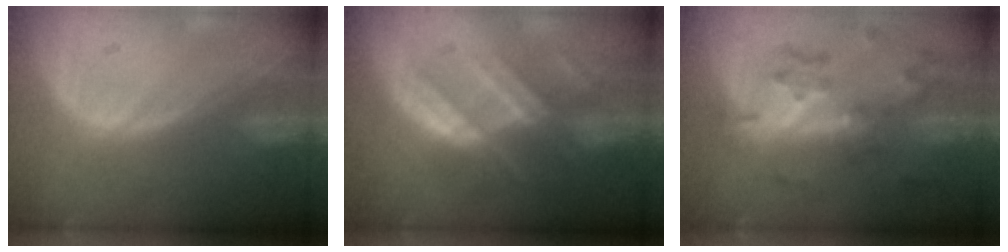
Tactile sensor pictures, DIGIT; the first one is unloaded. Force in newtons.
{"total": 8.3, "press": 7.6, "slide": 3.3}
{"total": 8.4, "press": 7.3, "slide": 4.1}